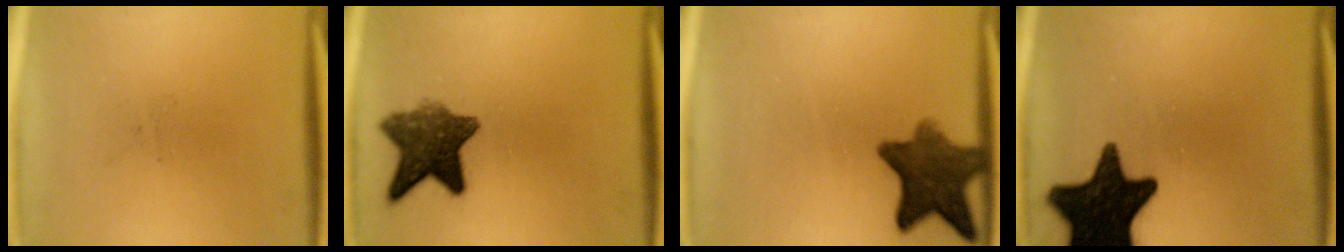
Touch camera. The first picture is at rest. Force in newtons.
{"total": 8.9}
{"total": 9.7}
{"total": 17.3}